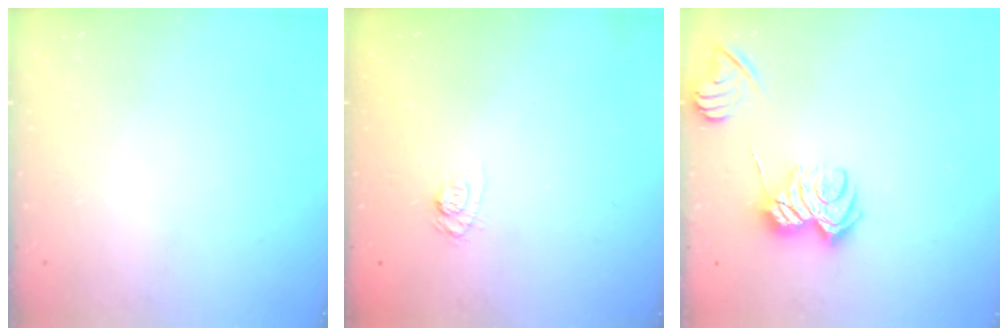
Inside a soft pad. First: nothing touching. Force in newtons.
{"total": 4.5, "press": 4.2, "slide": 1.7}
{"total": 8.0, "press": 8.0, "slide": 0.7}